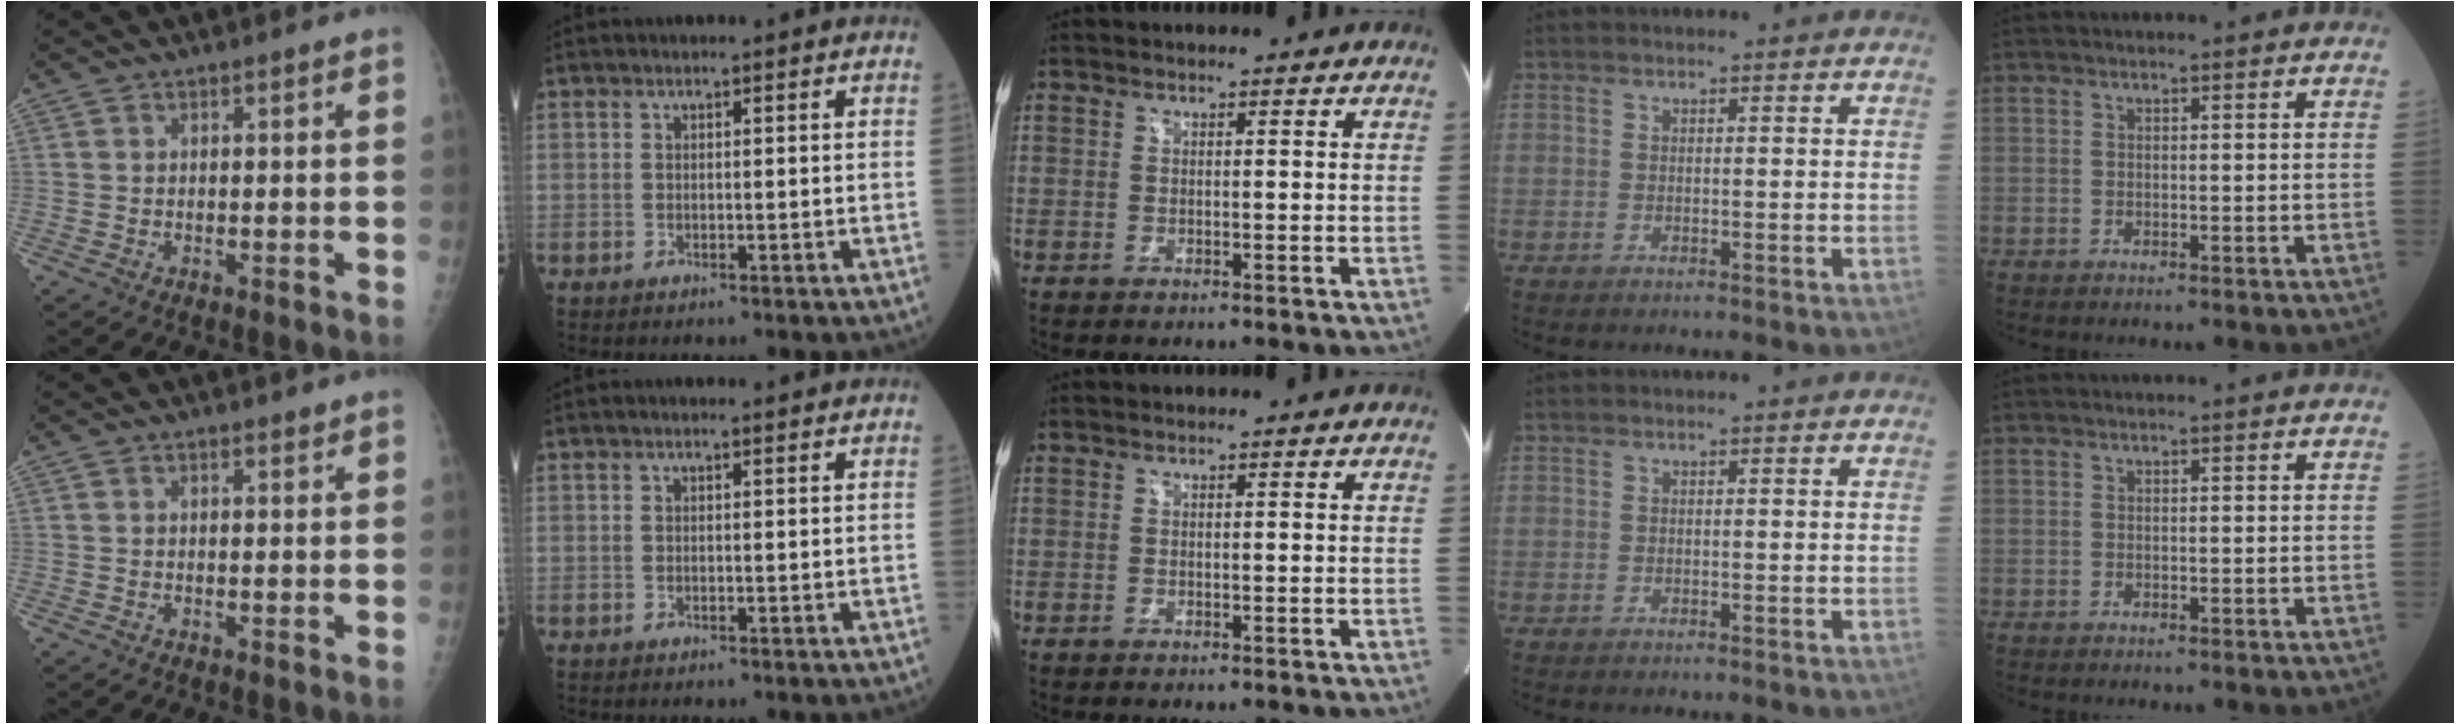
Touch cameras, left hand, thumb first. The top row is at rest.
{"thumb": {"total": 1.0, "force": [0.9, 0.3, 0.4], "torque": [-0.006, -0.006, 0.013]}, "index": {"total": 0.6, "force": [0.5, 0.0, 0.4], "torque": [-0.009, 0.003, 0.007]}}